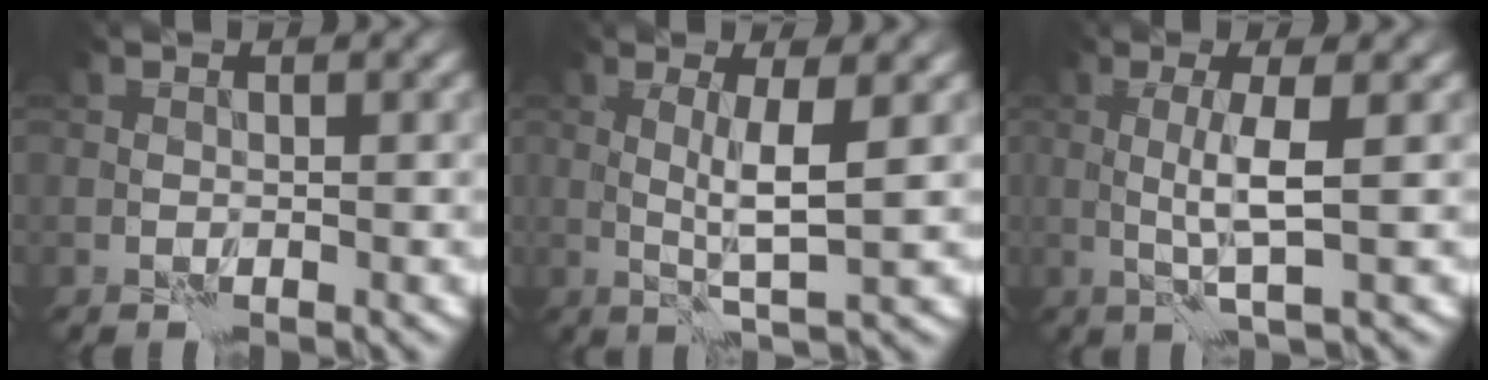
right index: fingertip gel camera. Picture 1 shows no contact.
{"total": 3.5, "force": [0.8, 0.1, 3.4], "torque": [-0.065, -0.005, 0.018]}
{"total": 3.1, "force": [0.5, 0.1, 3.1], "torque": [-0.060, -0.003, 0.010]}